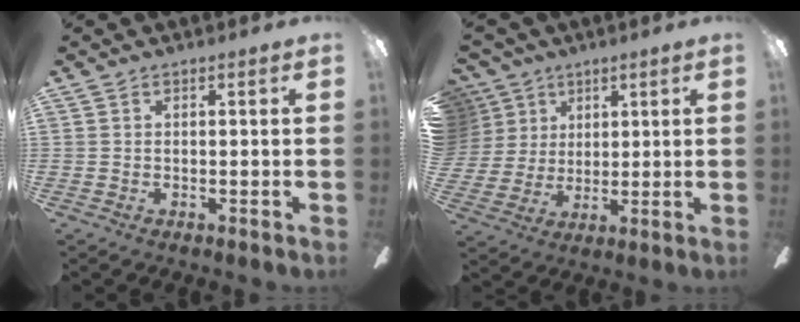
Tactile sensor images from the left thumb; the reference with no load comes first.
{"total": 8.9, "force": [4.3, 7.7, 0.8], "torque": [-0.040, -0.022, 0.090]}